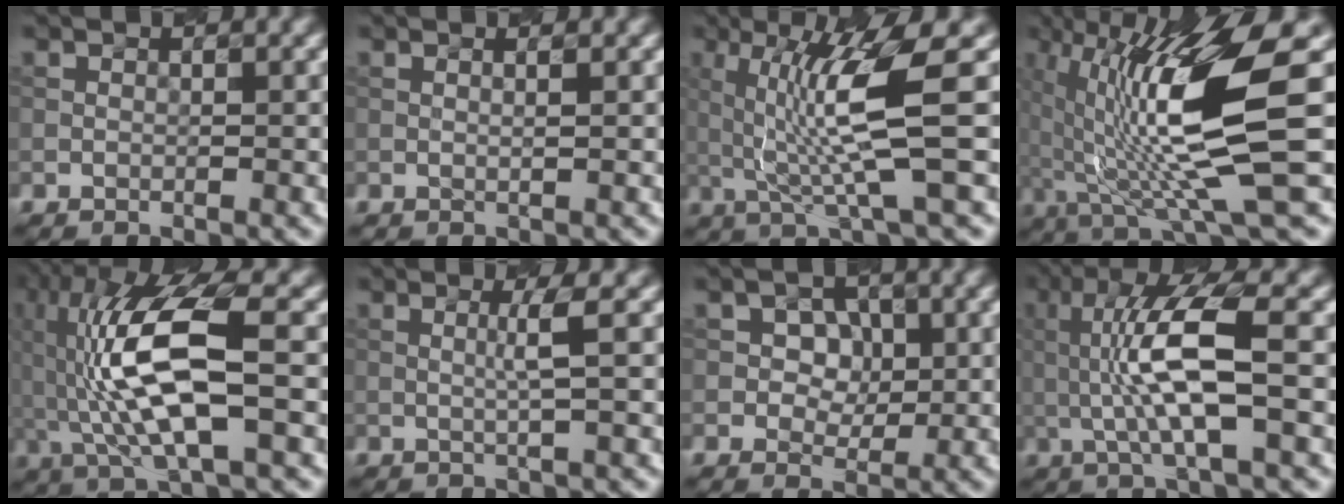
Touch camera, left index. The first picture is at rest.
{"total": 1.0, "force": [0.4, 0.4, 0.9], "torque": [-0.009, 0.001, -0.005]}
{"total": 7.5, "force": [0.6, 0.9, 7.4], "torque": [-0.141, -0.006, 0.019]}
{"total": 12.3, "force": [1.0, 2.3, 12.0], "torque": [-0.204, -0.007, 0.026]}
{"total": 11.0, "force": [-0.5, 3.3, 10.5], "torque": [-0.212, 0.018, -0.014]}
{"total": 2.0, "force": [0.3, 0.1, 2.0], "torque": [-0.040, 0.003, 0.001]}
{"total": 3.5, "force": [0.6, 2.5, 2.3], "torque": [-0.029, 0.005, 0.001]}
{"total": 7.6, "force": [0.4, 1.8, 7.3], "torque": [-0.143, 0.000, 0.009]}